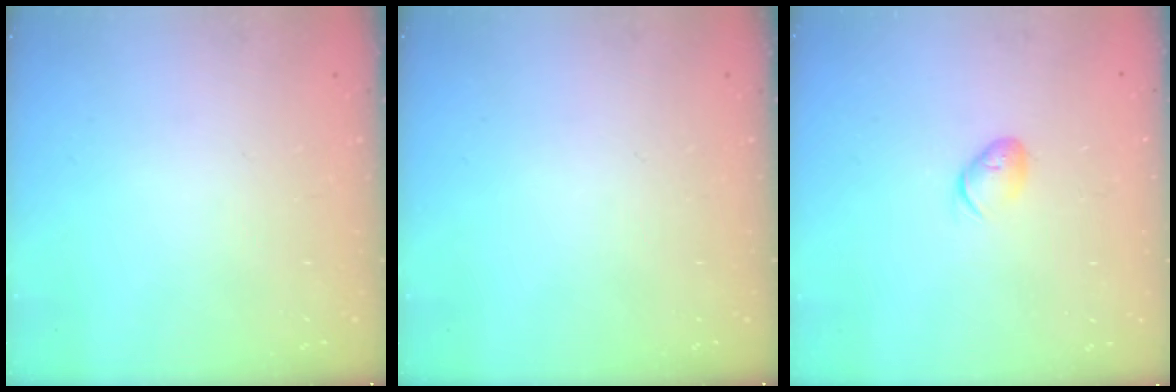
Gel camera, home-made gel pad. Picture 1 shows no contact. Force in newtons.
{"total": 0.0}
{"total": 6.4, "press": 6.3, "slide": 1.2}